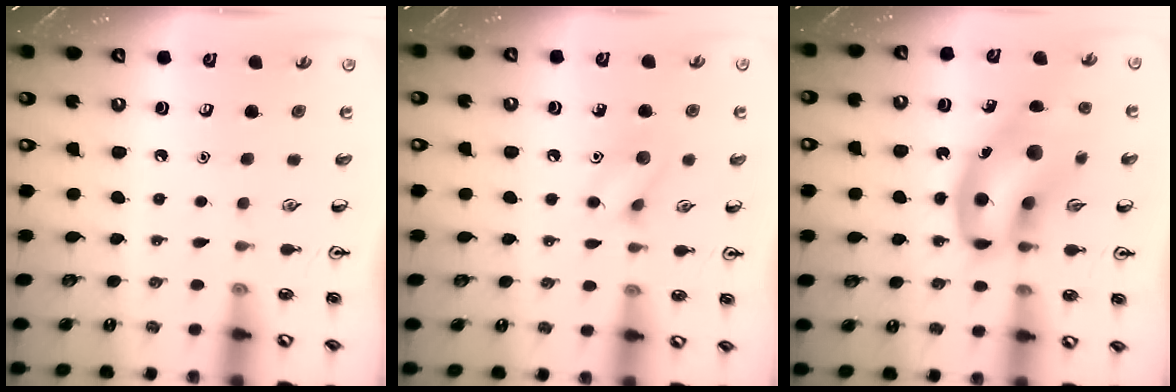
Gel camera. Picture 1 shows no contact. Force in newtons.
{"total": 7.9, "press": 7.9, "slide": 0.6}
{"total": 15.6, "press": 15.2, "slide": 3.5}